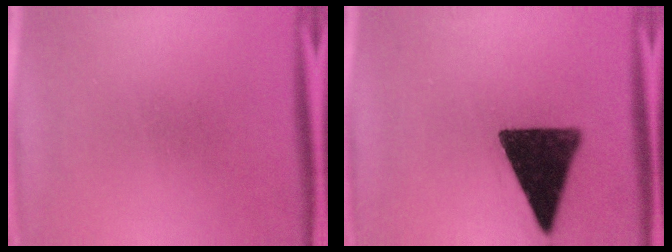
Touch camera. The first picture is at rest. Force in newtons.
{"total": 15.2}